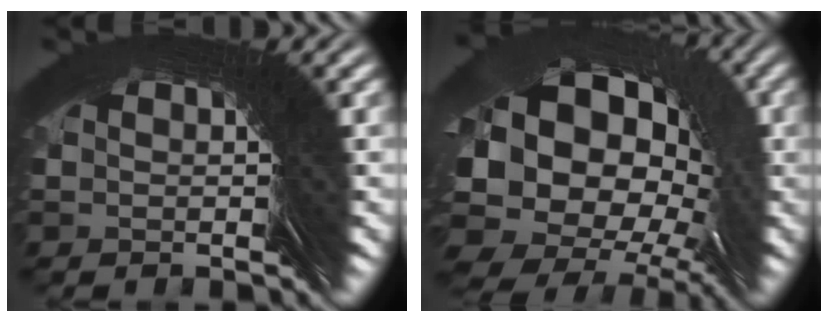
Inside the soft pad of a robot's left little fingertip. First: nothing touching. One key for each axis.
{"total": 12.8, "fx": 0.4, "fy": 11.5, "fz": 5.6, "tx": -0.136, "ty": -0.009, "tz": -0.005}